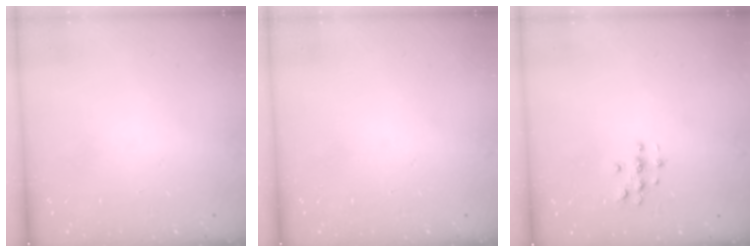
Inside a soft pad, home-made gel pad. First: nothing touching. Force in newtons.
{"total": 0.0}
{"total": 2.8, "press": 2.8, "slide": 0.3}